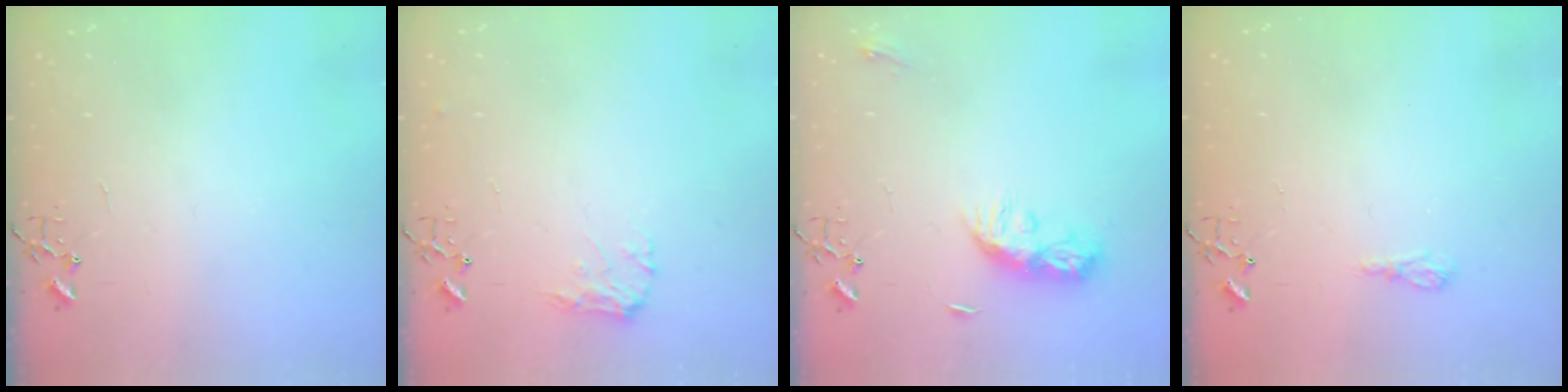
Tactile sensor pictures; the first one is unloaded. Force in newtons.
{"total": 7.9, "press": 7.9, "slide": 0.1}
{"total": 8.7, "press": 8.7, "slide": 0.4}
{"total": 6.5, "press": 6.5, "slide": 0.7}